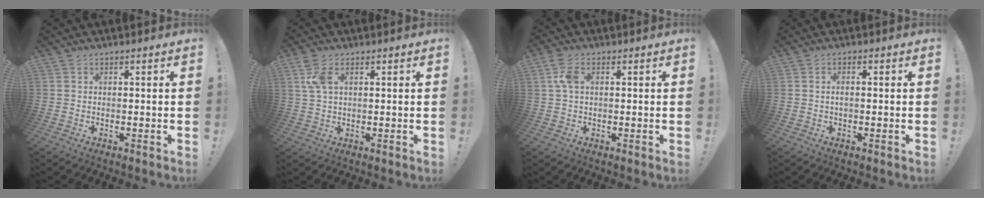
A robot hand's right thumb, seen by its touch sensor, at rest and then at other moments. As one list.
[{"total": 5.7, "force": [2.3, 2.7, 4.4], "torque": [-0.086, 0.000, 0.040]}, {"total": 4.8, "force": [1.2, 2.6, 3.8], "torque": [-0.073, 0.004, 0.020]}, {"total": 1.4, "force": [-0.5, 0.3, 1.3], "torque": [-0.026, 0.004, -0.008]}]